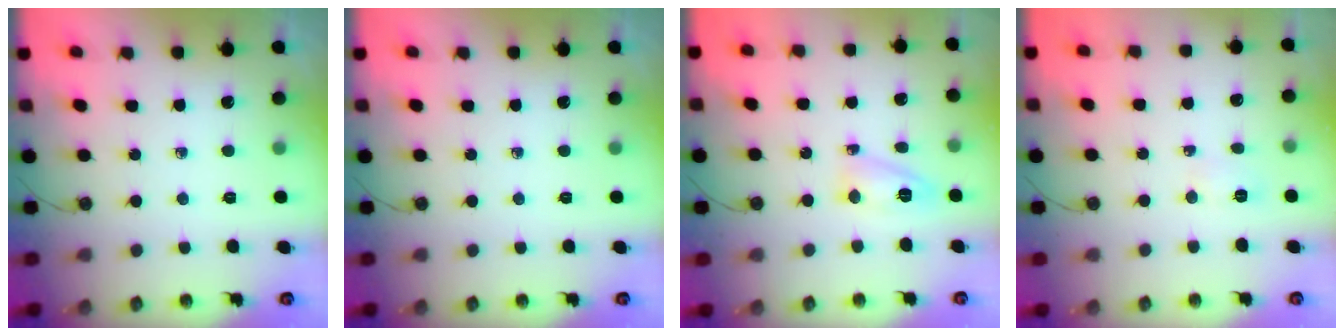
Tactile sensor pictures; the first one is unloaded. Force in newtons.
{"total": 0.0}
{"total": 7.6, "press": 7.6, "slide": 0.7}
{"total": 2.6, "press": 2.5, "slide": 0.8}